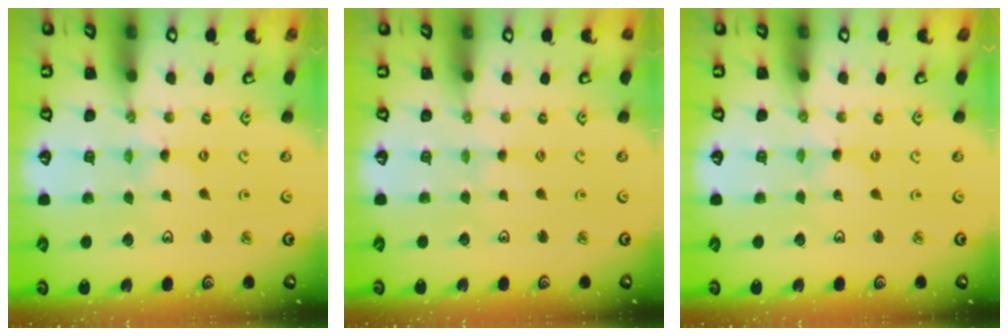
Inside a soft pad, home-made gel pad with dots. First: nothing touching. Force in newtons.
{"total": 1.2, "press": 1.2, "slide": 0.4}
{"total": 0.0}